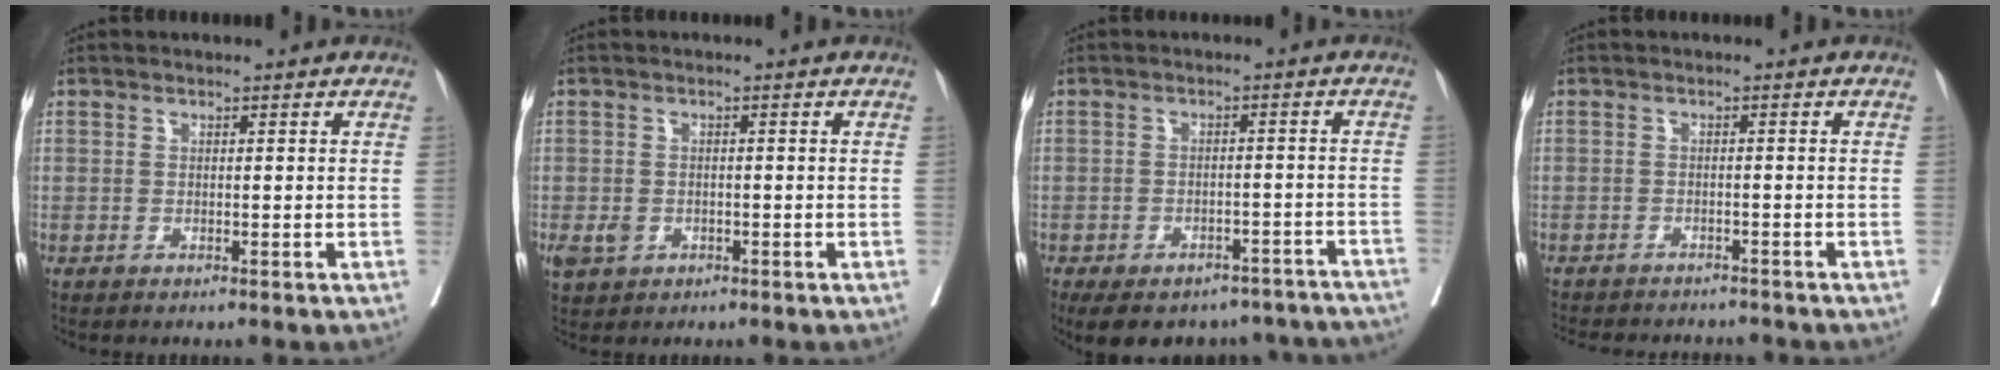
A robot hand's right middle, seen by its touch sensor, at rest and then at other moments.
{"total": 3.2, "force": [-1.2, 2.6, 1.5], "torque": [-0.027, -0.001, -0.009]}
{"total": 19.0, "force": [-16.1, 7.8, 6.4], "torque": [-0.109, 0.011, -0.186]}
{"total": 10.3, "force": [-9.5, 2.6, 3.0], "torque": [-0.055, -0.002, -0.121]}